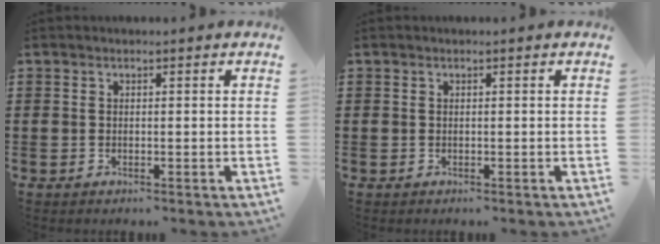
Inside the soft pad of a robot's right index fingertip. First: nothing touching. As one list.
[{"total": 0.0}]